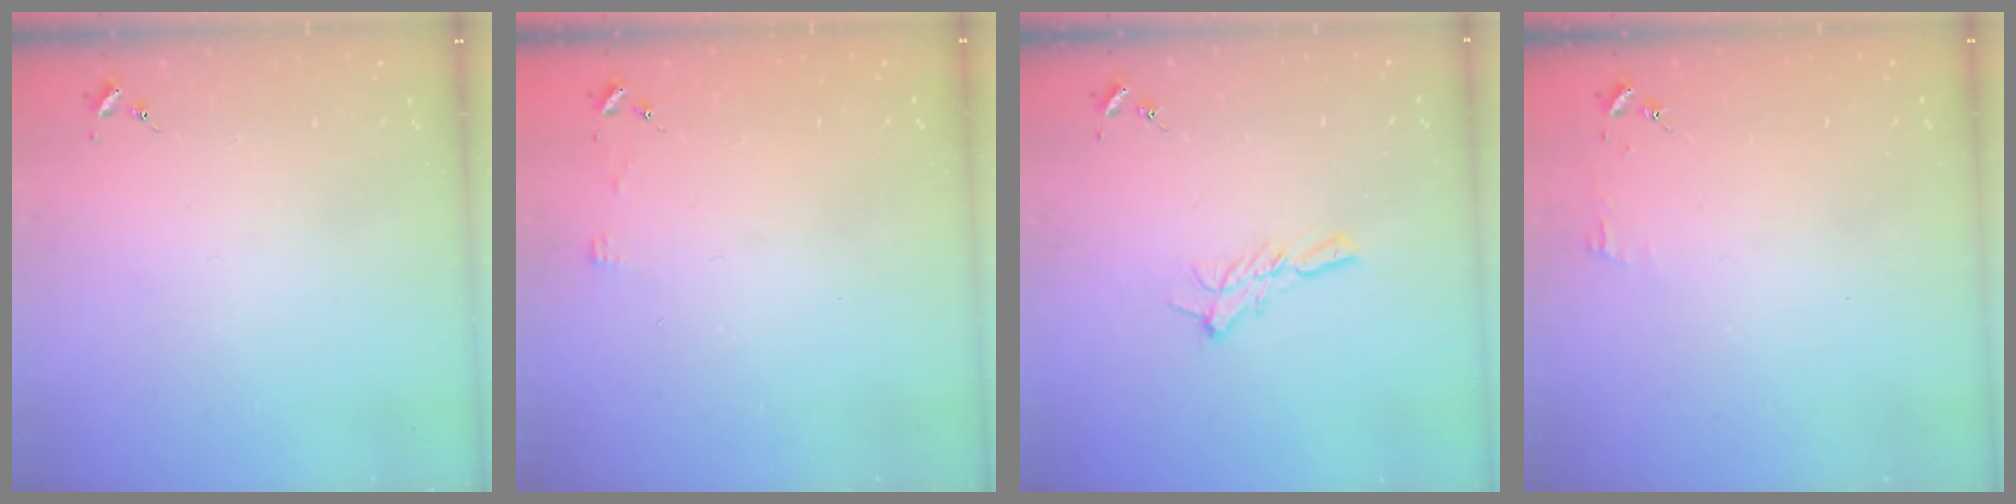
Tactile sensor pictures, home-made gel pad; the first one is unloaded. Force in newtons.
{"total": 3.7, "press": 3.6, "slide": 0.4}
{"total": 9.2, "press": 9.1, "slide": 0.7}
{"total": 3.5, "press": 3.5, "slide": 0.3}